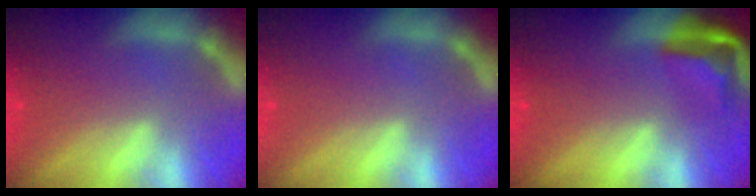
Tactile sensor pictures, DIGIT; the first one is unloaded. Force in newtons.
{"total": 0.0}
{"total": 5.9}